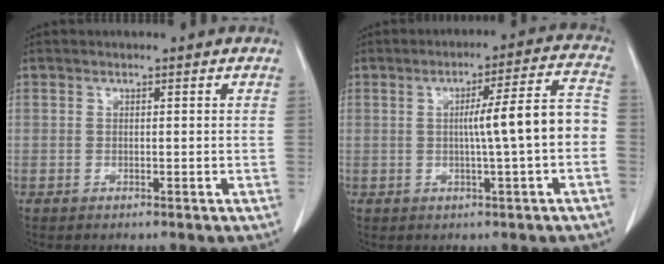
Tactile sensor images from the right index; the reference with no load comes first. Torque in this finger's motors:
{"motor_torque": [1.07, -0.05, 0.47, 0.13]}